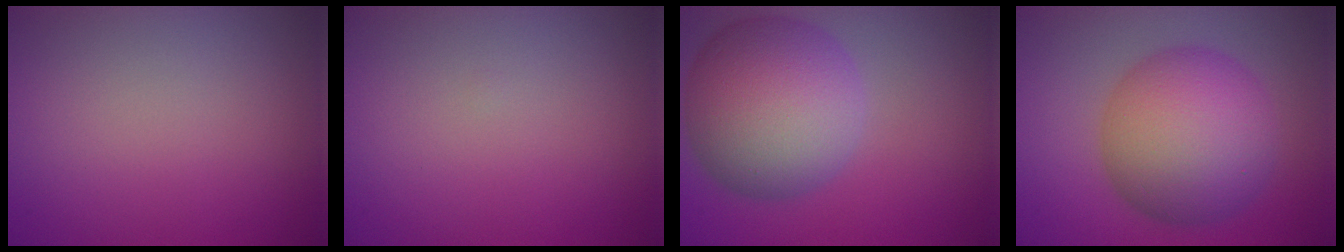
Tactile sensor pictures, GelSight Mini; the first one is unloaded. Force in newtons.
{"total": 0.0}
{"total": 10.4, "press": 10.4, "slide": 0.5}
{"total": 9.8, "press": 9.8, "slide": 0.1}